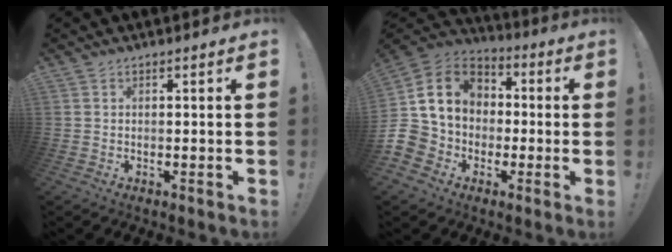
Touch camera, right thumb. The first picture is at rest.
{"total": 14.8, "force": [0.5, 12.8, 7.3], "torque": [-0.150, 0.013, 0.022]}